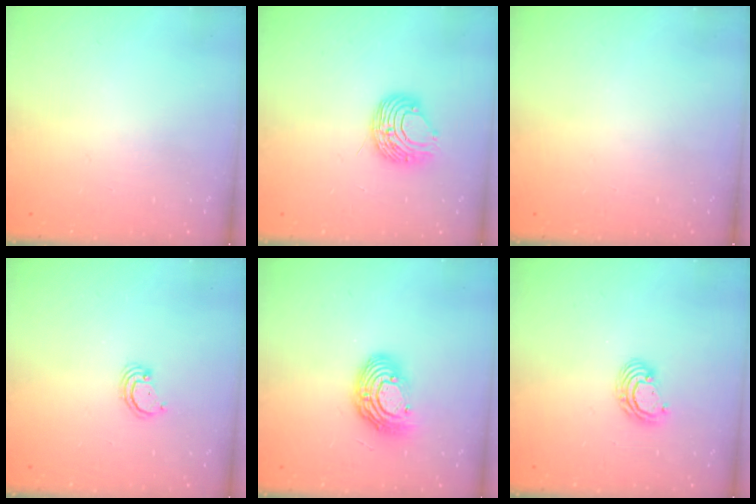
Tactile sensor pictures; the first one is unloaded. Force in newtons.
{"total": 8.9, "press": 8.9, "slide": 0.7}
{"total": 0.0}
{"total": 2.5, "press": 2.5, "slide": 0.2}
{"total": 12.1, "press": 12.1, "slide": 1.0}
{"total": 5.2, "press": 5.2, "slide": 0.3}